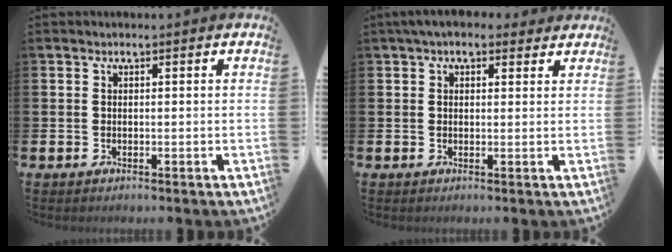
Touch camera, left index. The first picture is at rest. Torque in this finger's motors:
{"motor_torque": [0.53, -1.61, 0.60, 0.21]}